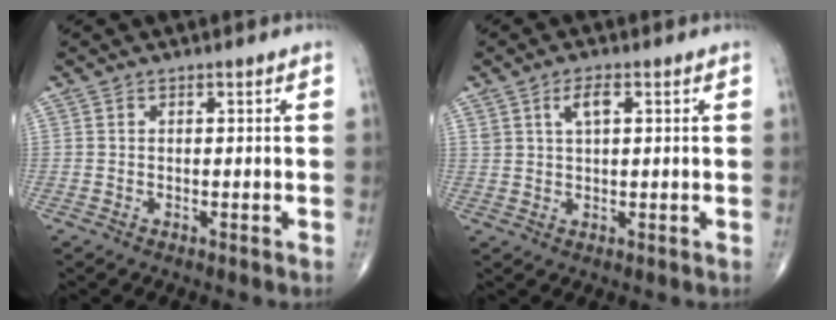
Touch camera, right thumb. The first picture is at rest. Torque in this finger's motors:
{"motor_torque": [0.02, 0.03, 0.45, 0.29, 0.00]}